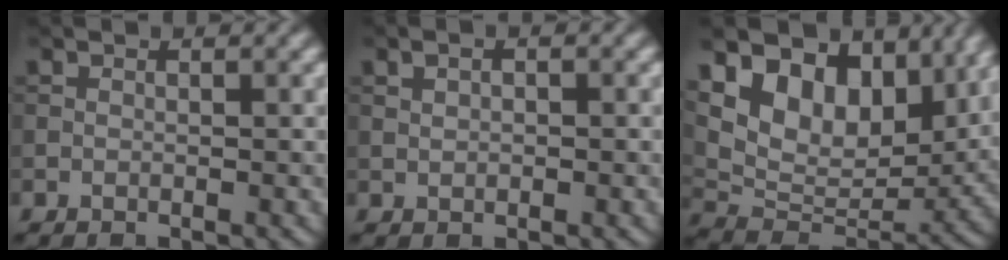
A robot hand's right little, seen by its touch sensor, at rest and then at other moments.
{"total": 1.3, "force": [0.3, 0.8, 1.0], "torque": [-0.018, 0.002, 0.007]}
{"total": 12.9, "force": [6.5, 7.9, 7.8], "torque": [-0.149, 0.017, 0.112]}